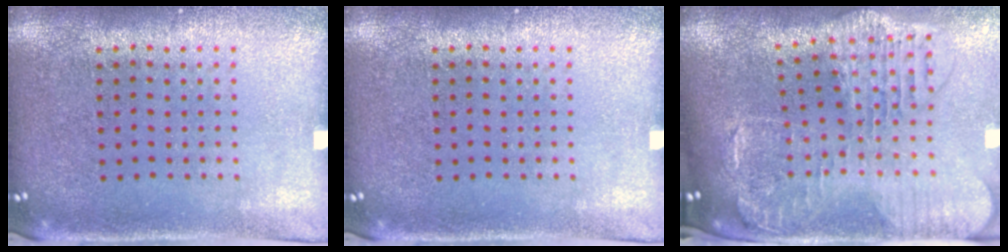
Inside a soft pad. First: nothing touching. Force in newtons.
{"total": 0.0}
{"total": 2.5, "press": 2.2, "slide": 1.2}